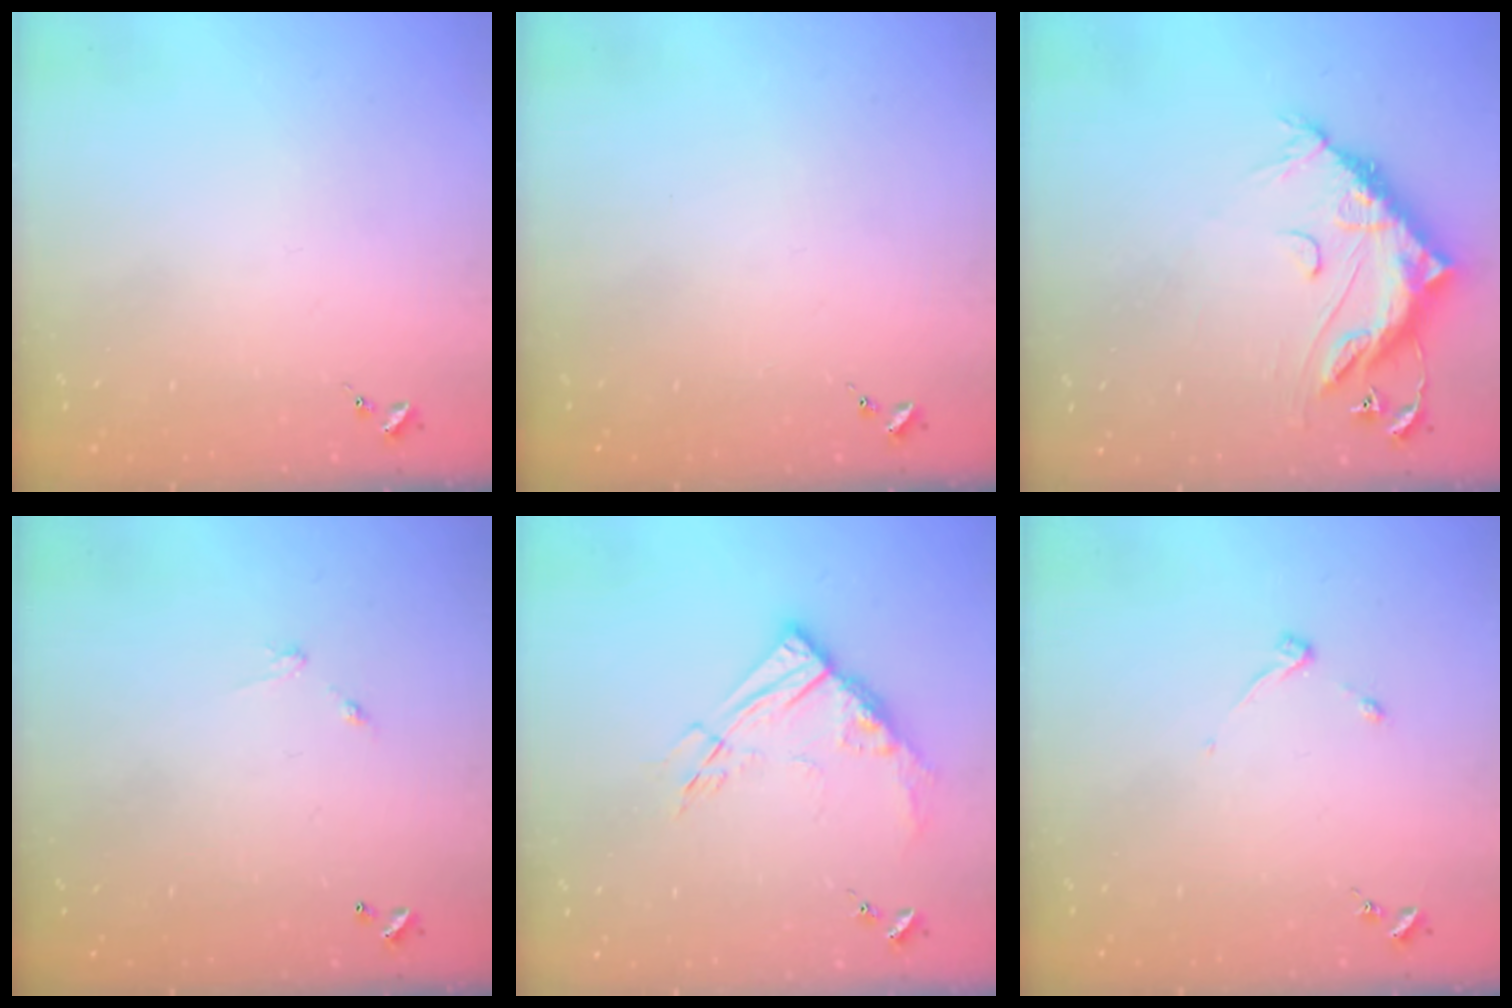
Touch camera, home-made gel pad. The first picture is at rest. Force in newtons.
{"total": 0.0}
{"total": 15.2, "press": 15.2, "slide": 1.0}
{"total": 4.5, "press": 4.5, "slide": 0.3}
{"total": 12.7, "press": 12.6, "slide": 1.3}
{"total": 3.8, "press": 3.8, "slide": 0.5}